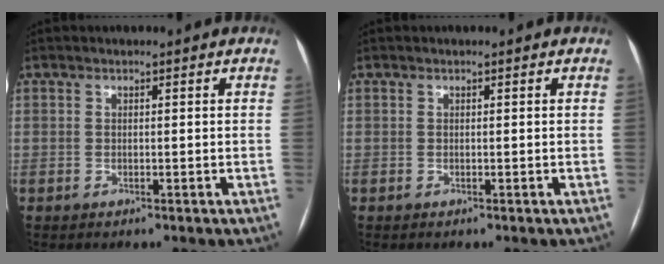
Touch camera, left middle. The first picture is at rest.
{"total": 0.0}